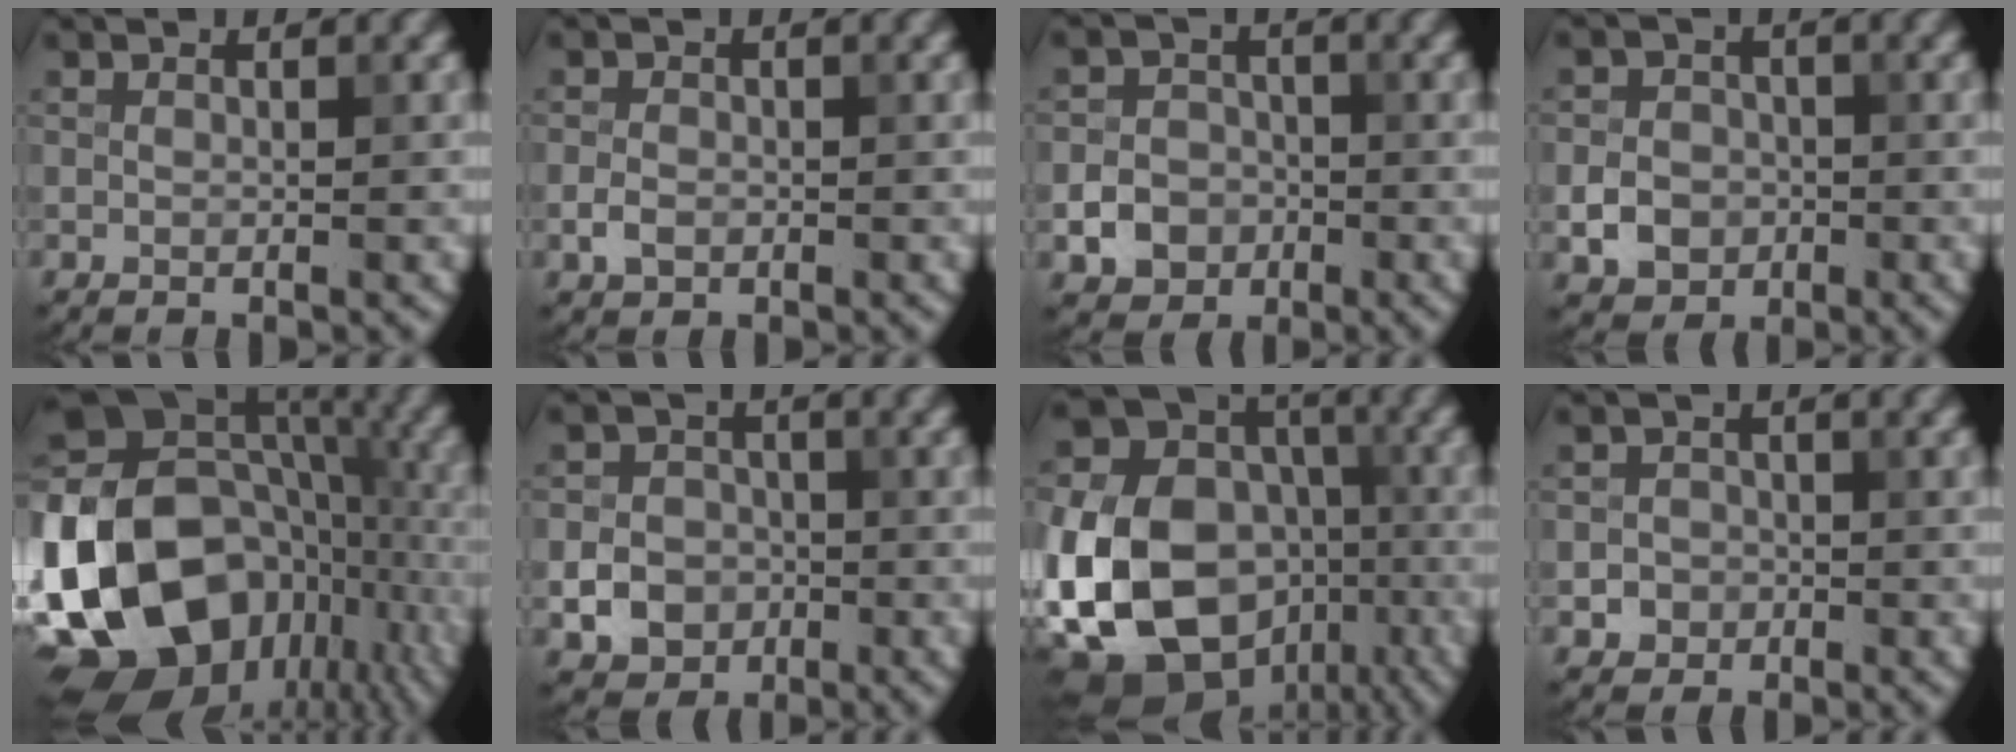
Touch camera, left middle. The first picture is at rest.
{"total": 1.6, "force": [-0.6, 1.2, 0.9], "torque": [-0.017, 0.001, -0.015]}
{"total": 3.3, "force": [-1.2, 2.9, 1.2], "torque": [-0.012, 0.002, -0.023]}
{"total": 3.3, "force": [-0.9, 2.8, 1.4], "torque": [-0.019, 0.001, -0.020]}
{"total": 20.7, "force": [-5.5, 15.7, 12.3], "torque": [-0.257, -0.003, -0.085]}
{"total": 3.8, "force": [-1.1, 3.3, 1.5], "torque": [-0.019, 0.002, -0.024]}
{"total": 17.2, "force": [-5.0, 13.3, 9.7], "torque": [-0.209, -0.025, -0.092]}
{"total": 1.7, "force": [-0.6, 1.6, 0.3], "torque": [0.014, 0.000, -0.014]}